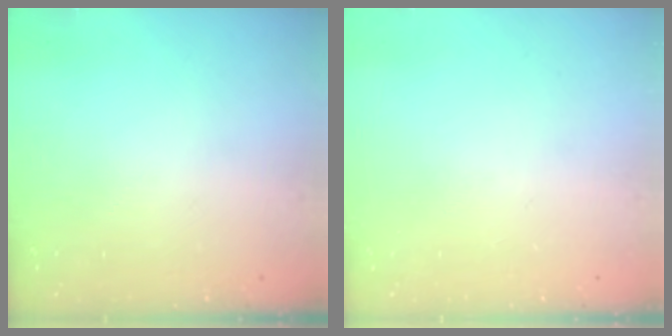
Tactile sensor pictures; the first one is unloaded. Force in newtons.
{"total": 0.0}